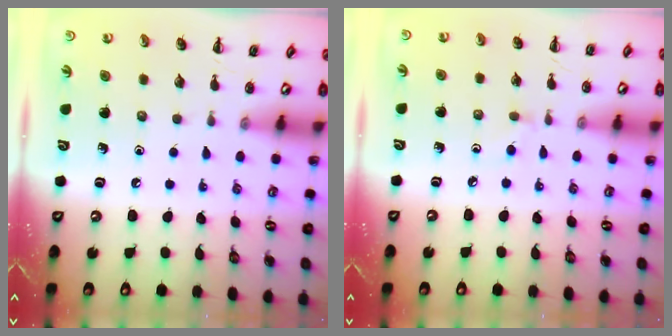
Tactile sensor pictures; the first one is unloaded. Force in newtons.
{"total": 3.6, "press": 3.3, "slide": 1.6}